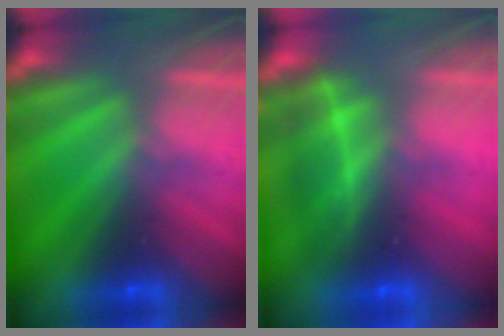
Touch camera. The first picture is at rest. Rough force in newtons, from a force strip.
{"total": 2.1}